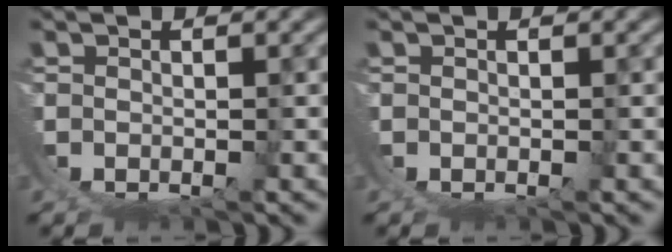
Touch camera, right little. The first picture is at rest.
{"total": 0.0}